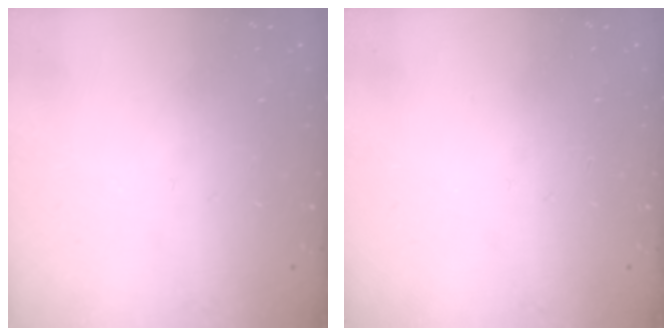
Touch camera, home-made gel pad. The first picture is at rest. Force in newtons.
{"total": 0.0}